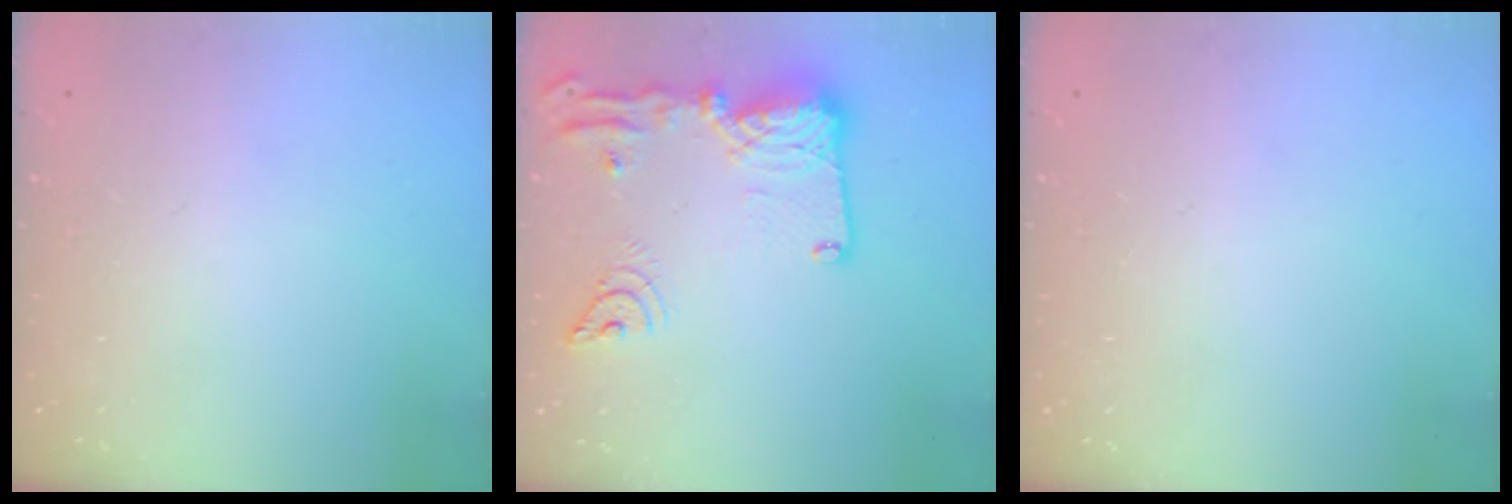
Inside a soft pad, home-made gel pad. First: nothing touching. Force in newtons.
{"total": 20.1, "press": 19.9, "slide": 2.3}
{"total": 0.0}